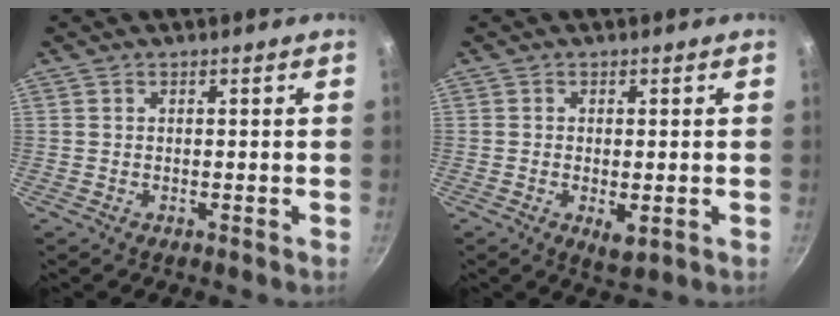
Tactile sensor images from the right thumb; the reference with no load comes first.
{"total": 3.5, "force": [-0.8, 1.5, 3.0], "torque": [-0.052, -0.013, -0.009]}